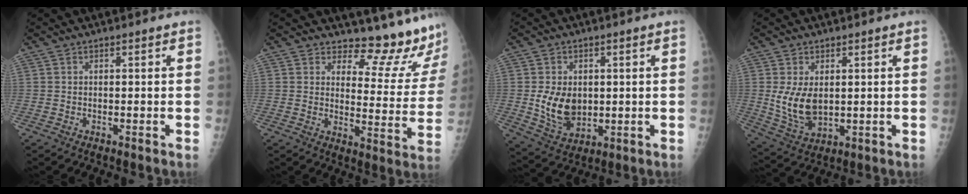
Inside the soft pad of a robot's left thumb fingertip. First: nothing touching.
{"total": 14.1, "force": [13.3, 3.5, 3.2], "torque": [0.001, -0.150, 0.149]}
{"total": 9.7, "force": [0.5, 7.0, 6.6], "torque": [-0.090, -0.016, 0.026]}
{"total": 8.8, "force": [1.0, 5.6, 6.6], "torque": [-0.116, -0.017, 0.036]}